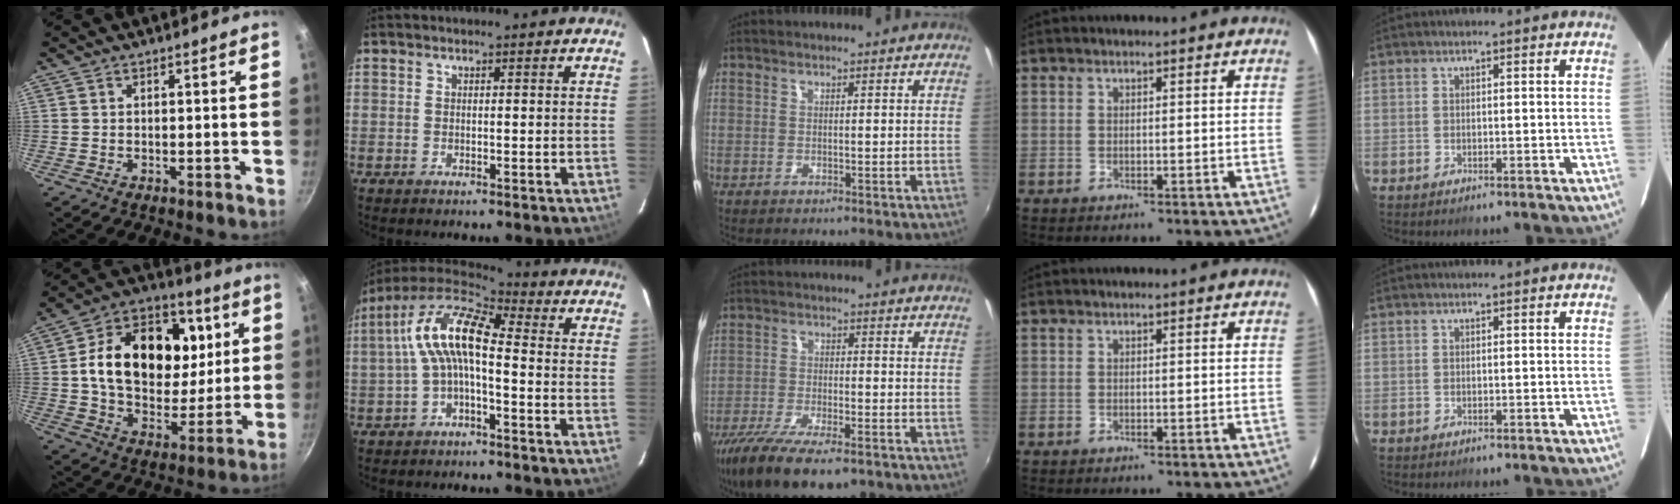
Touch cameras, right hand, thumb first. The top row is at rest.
{"thumb": {"total": 24.4, "force": [5.4, 17.0, 16.6], "torque": [-0.239, -0.004, 0.077]}, "index": {"total": 10.6, "force": [-0.8, 4.0, 9.8], "torque": [-0.194, 0.022, -0.020]}, "middle": {"total": 15.5, "force": [-10.8, 5.2, 9.9], "torque": [-0.211, -0.050, -0.189]}}